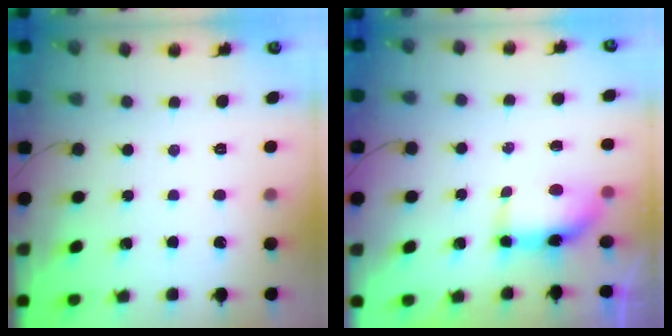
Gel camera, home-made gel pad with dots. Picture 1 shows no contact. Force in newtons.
{"total": 7.9, "press": 7.4, "slide": 2.8}